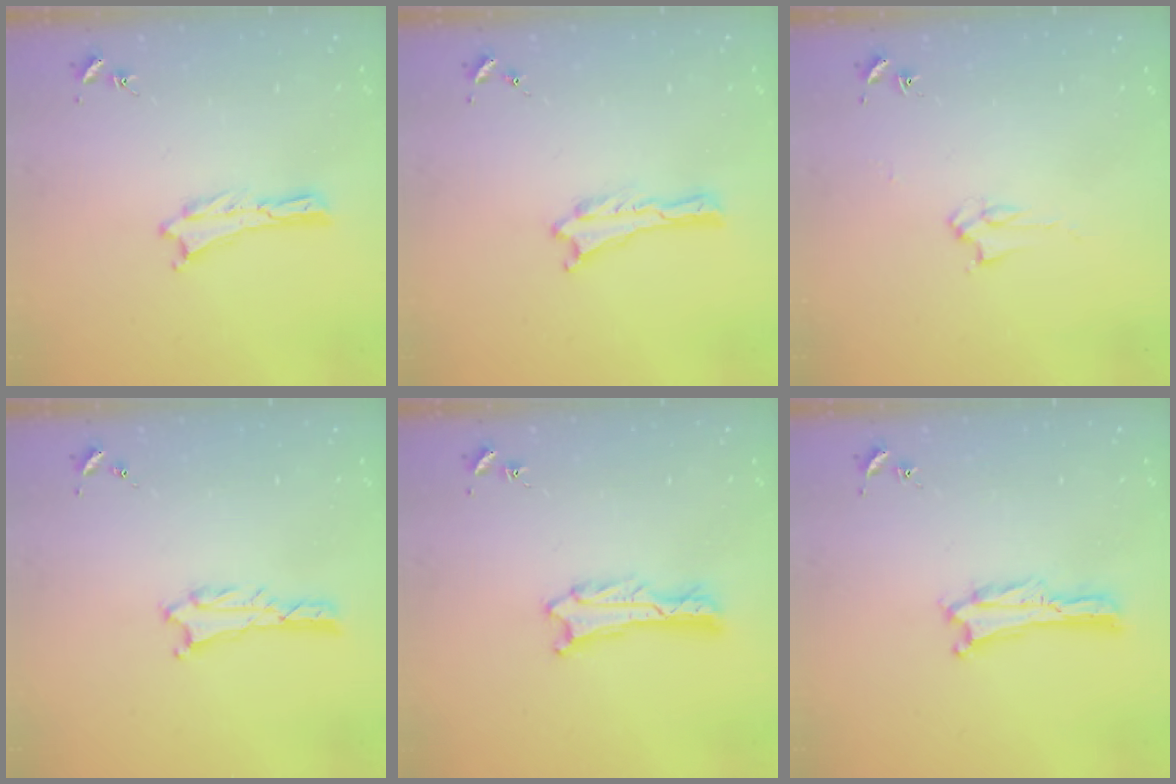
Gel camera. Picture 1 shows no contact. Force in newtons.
{"total": 0.0}
{"total": 2.8, "press": 2.8, "slide": 0.4}
{"total": 1.3, "press": 1.3, "slide": 0.3}
{"total": 1.1, "press": 1.1, "slide": 0.2}
{"total": 0.0}